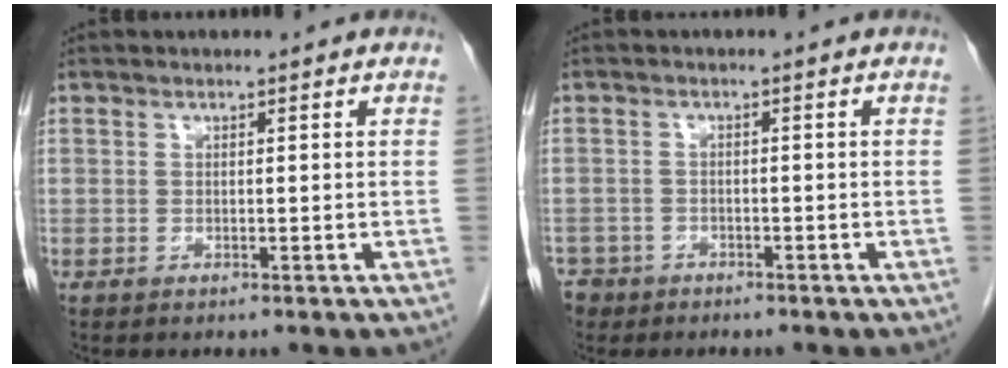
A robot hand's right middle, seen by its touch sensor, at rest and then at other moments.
{"total": 4.2, "force": [-3.2, 2.8, 0.0], "torque": [-0.003, 0.004, -0.058]}